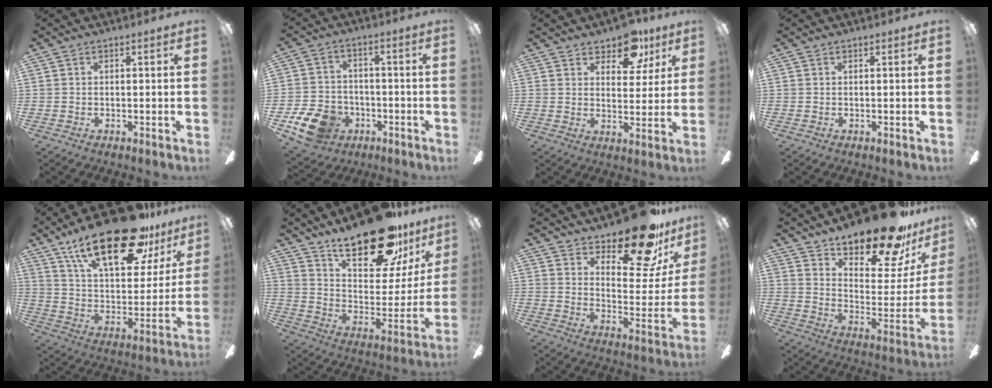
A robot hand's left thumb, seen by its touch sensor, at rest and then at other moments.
{"total": 12.0, "force": [-6.4, 8.5, 5.6], "torque": [-0.125, 0.046, -0.111]}
{"total": 9.7, "force": [7.1, 5.1, 4.2], "torque": [-0.050, -0.035, 0.126]}
{"total": 0.0}
{"total": 27.2, "force": [17.8, 10.5, 17.7], "torque": [-0.281, -0.101, 0.299]}
{"total": 25.8, "force": [19.5, 8.7, 14.4], "torque": [-0.224, -0.120, 0.325]}
{"total": 19.5, "force": [15.2, 6.5, 10.3], "torque": [-0.144, -0.111, 0.252]}
{"total": 21.9, "force": [18.1, 6.4, 10.5], "torque": [-0.141, -0.129, 0.298]}